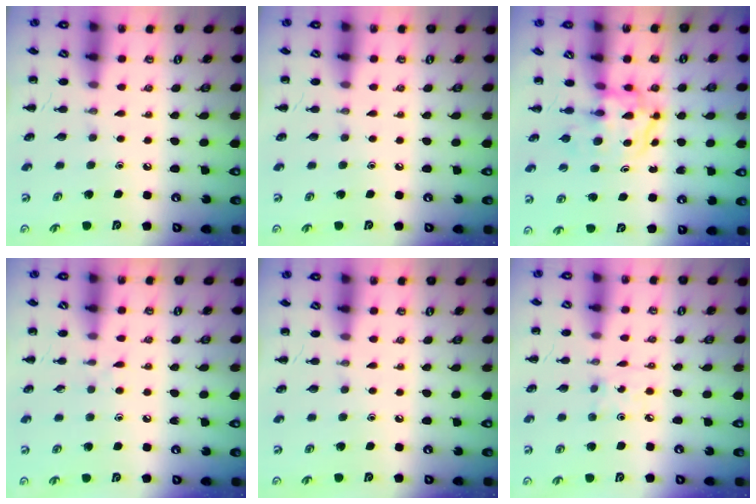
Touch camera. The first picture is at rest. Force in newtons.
{"total": 0.0}
{"total": 3.8, "press": 3.8, "slide": 0.5}
{"total": 3.9, "press": 3.5, "slide": 1.7}
{"total": 0.0}
{"total": 2.5, "press": 2.3, "slide": 0.9}